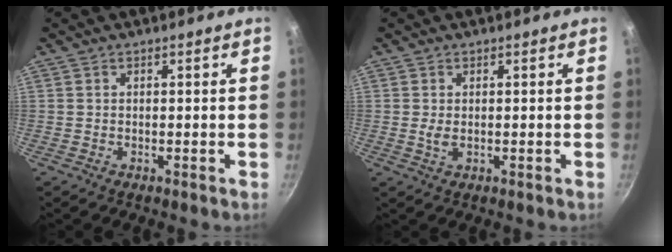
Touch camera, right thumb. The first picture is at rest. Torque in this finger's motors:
{"motor_torque": [0.80, 0.67, 0.45, -0.36, 0.00]}